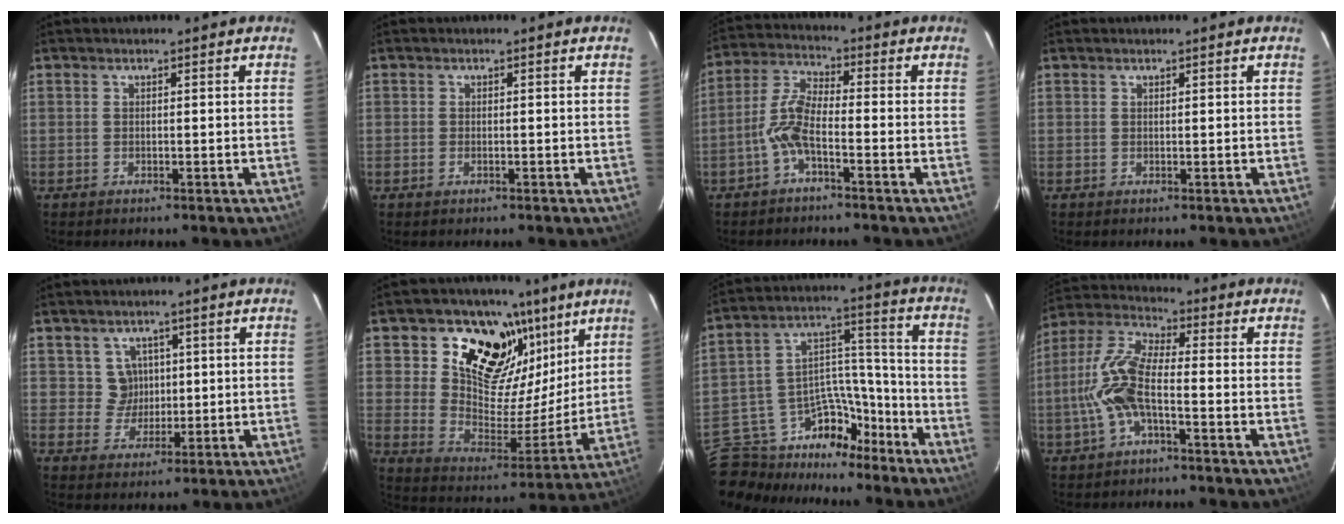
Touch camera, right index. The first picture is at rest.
{"total": 0.7, "force": [-0.4, 0.4, 0.4], "torque": [-0.008, -0.002, -0.007]}
{"total": 6.2, "force": [-2.8, 1.7, 5.2], "torque": [-0.120, 0.013, -0.060]}
{"total": 0.0}
{"total": 4.6, "force": [1.4, 4.4, 0.1], "torque": [0.002, 0.012, 0.032]}
{"total": 19.8, "force": [11.5, 13.9, 8.3], "torque": [-0.150, -0.010, 0.207]}
{"total": 20.1, "force": [-13.9, 11.2, 9.2], "torque": [-0.196, 0.052, -0.204]}
{"total": 10.5, "force": [-2.8, 3.3, 9.5], "torque": [-0.217, 0.009, -0.057]}